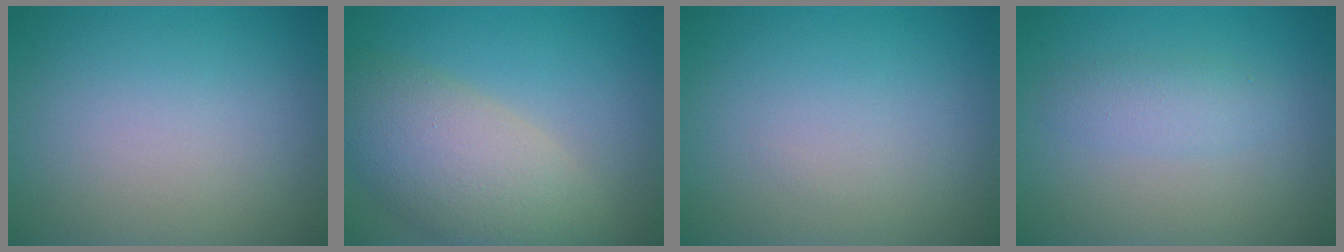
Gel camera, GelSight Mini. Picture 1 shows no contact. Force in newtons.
{"total": 7.6, "press": 7.6, "slide": 0.5}
{"total": 0.0}
{"total": 1.9, "press": 1.9, "slide": 0.0}